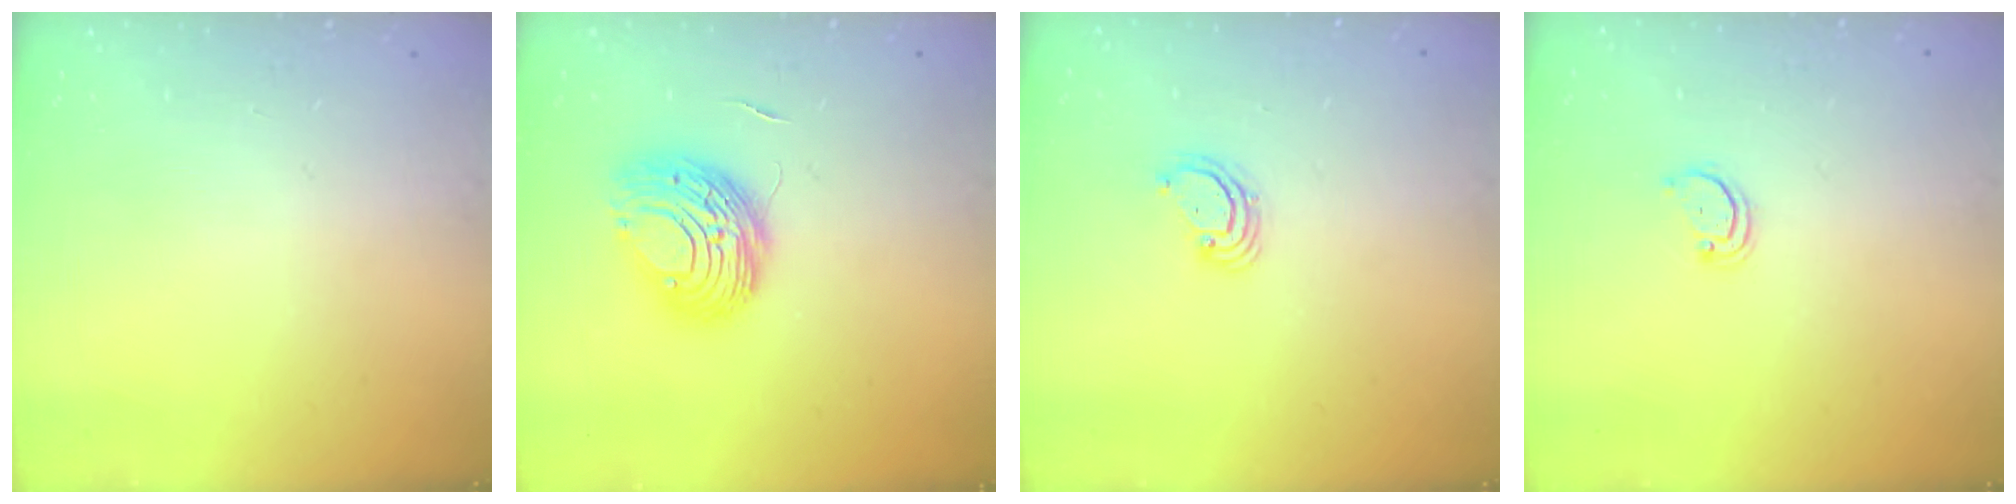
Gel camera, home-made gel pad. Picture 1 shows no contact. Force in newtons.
{"total": 9.6, "press": 9.5, "slide": 0.9}
{"total": 3.5, "press": 3.5, "slide": 0.1}
{"total": 2.2, "press": 2.2, "slide": 0.2}